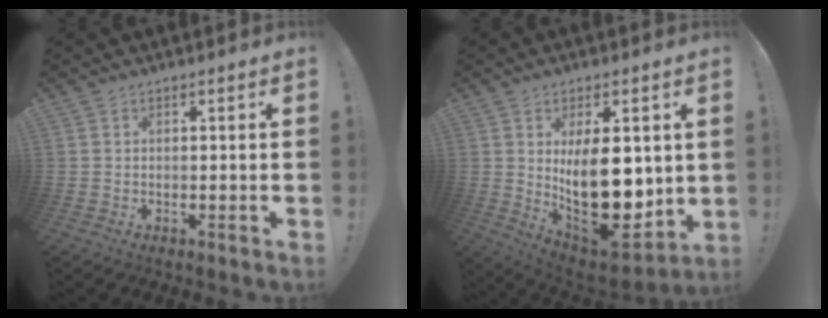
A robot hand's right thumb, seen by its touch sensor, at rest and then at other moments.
{"total": 19.7, "force": [1.9, 9.8, 17.0], "torque": [-0.270, -0.040, 0.042]}